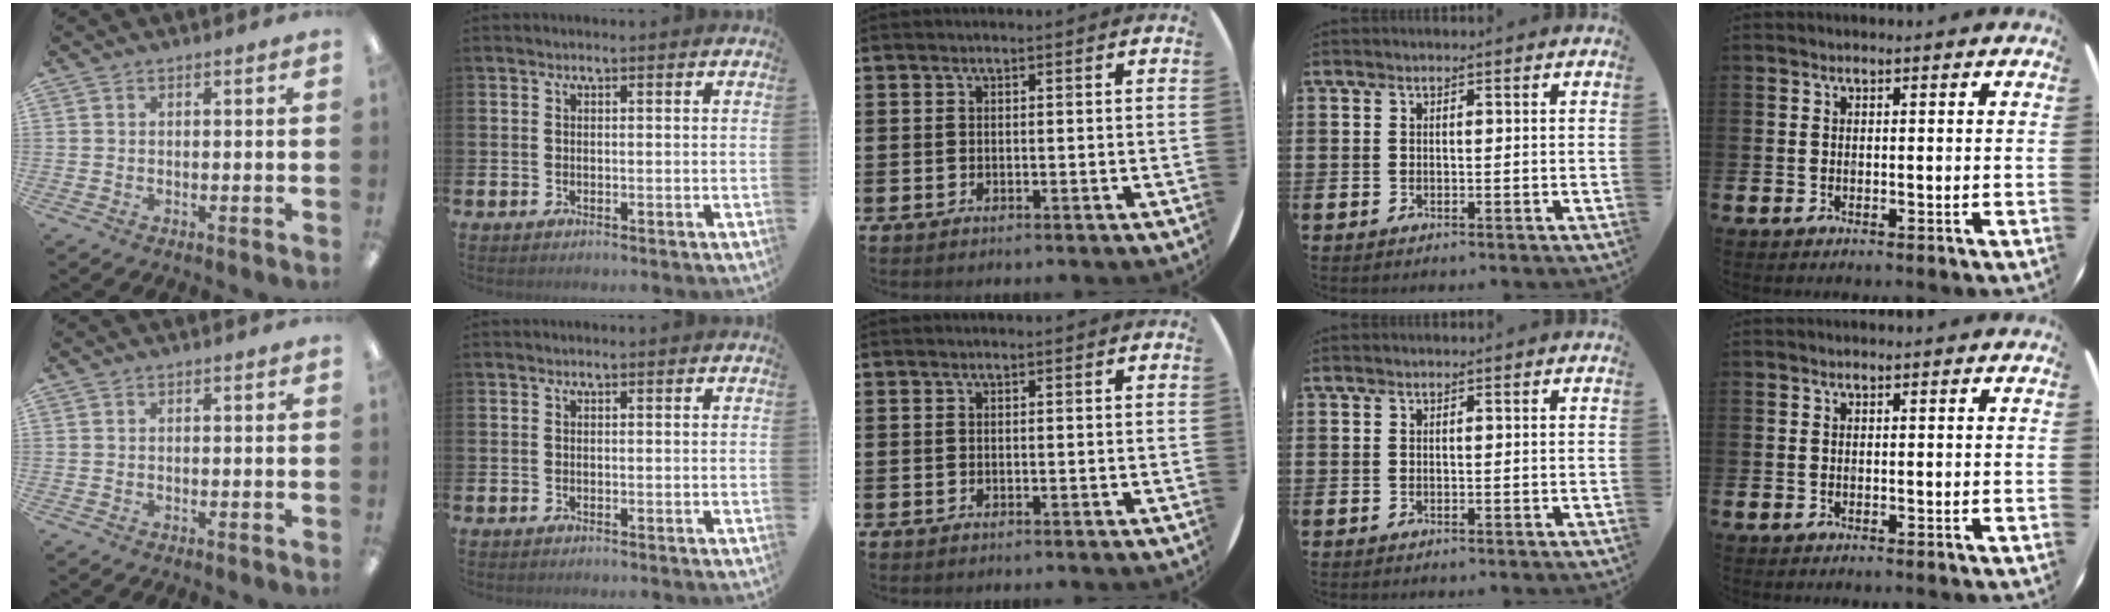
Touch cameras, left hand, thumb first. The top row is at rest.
{}